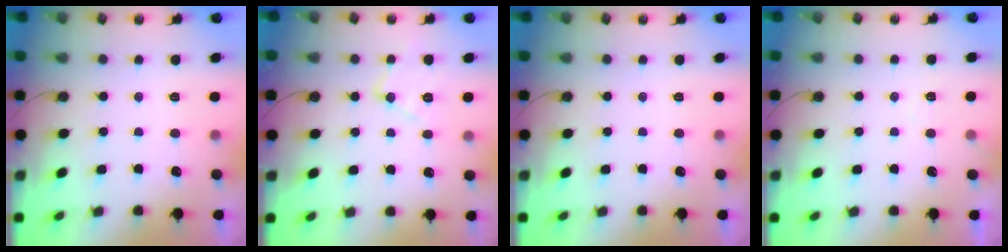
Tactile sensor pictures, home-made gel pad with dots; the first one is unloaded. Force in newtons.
{"total": 11.2, "press": 11.1, "slide": 0.8}
{"total": 0.0}
{"total": 3.8, "press": 3.7, "slide": 0.6}